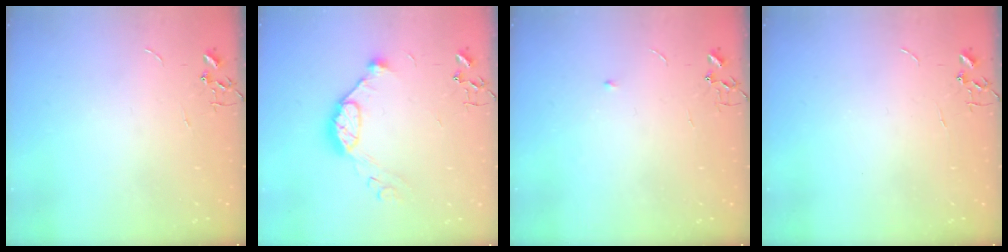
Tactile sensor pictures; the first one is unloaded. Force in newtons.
{"total": 11.8, "press": 11.7, "slide": 1.0}
{"total": 3.2, "press": 3.1, "slide": 0.5}
{"total": 0.0}